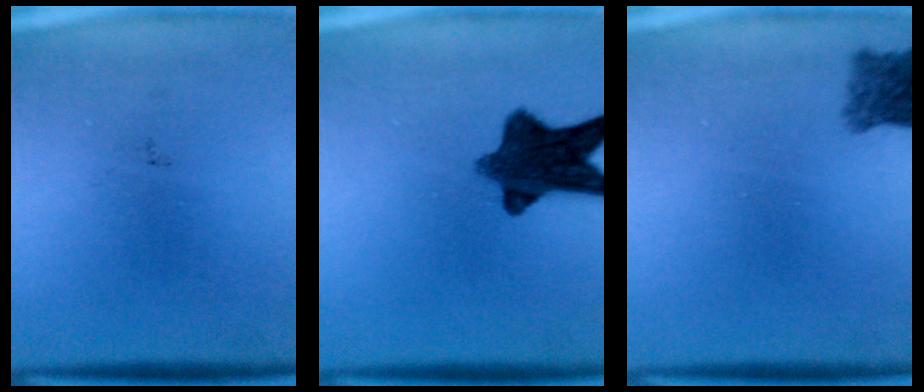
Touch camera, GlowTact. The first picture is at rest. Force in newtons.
{"total": 10.3}
{"total": 3.1}